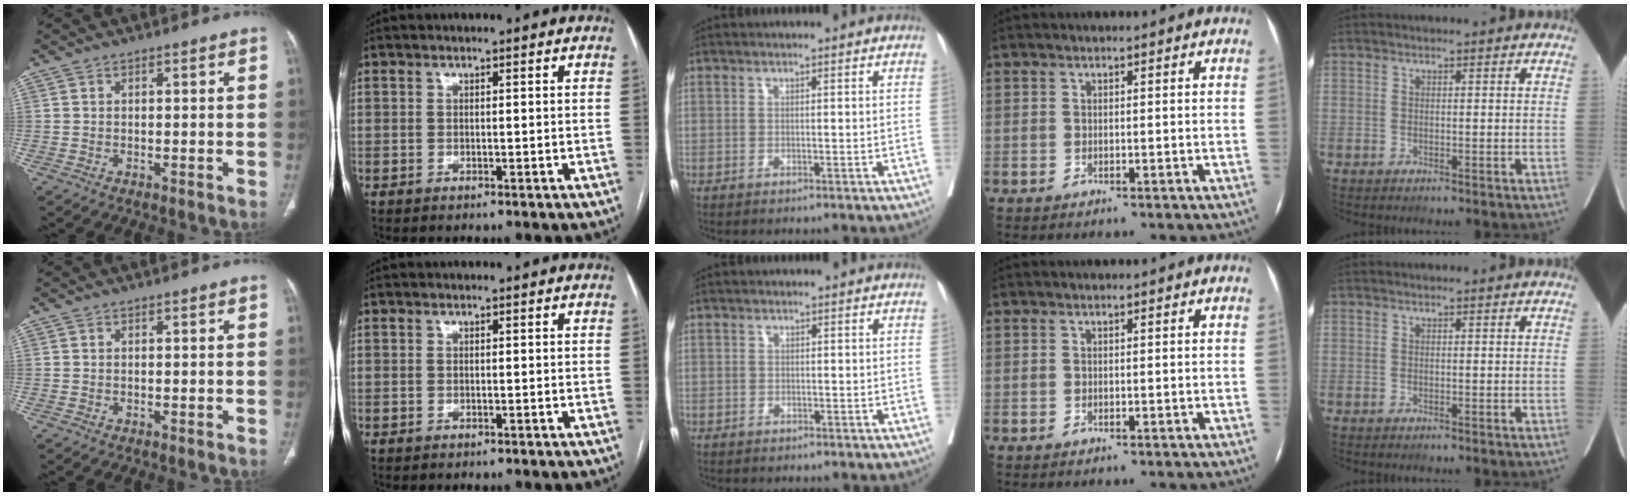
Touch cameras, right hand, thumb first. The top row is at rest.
{"middle": {"total": 0.8, "force": [-0.3, 0.8, -0.1], "torque": [0.000, 0.006, -0.009]}}